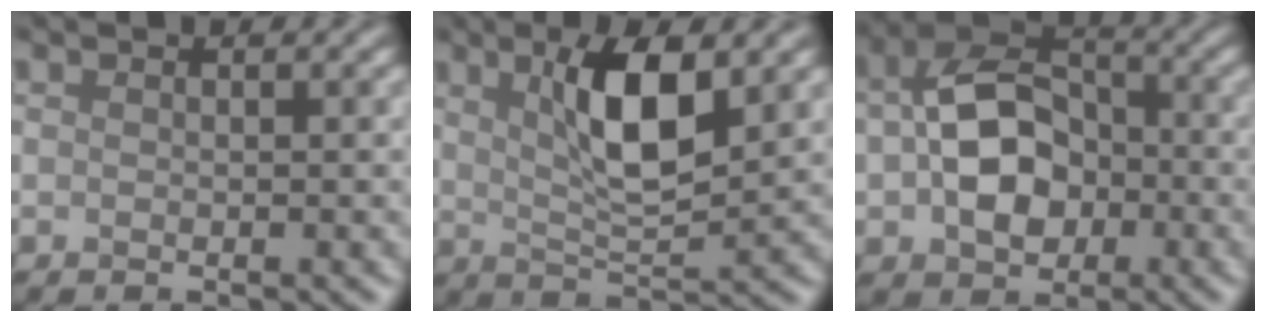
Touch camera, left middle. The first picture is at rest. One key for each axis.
{"total": 4.2, "fx": 1.6, "fy": 0.6, "fz": 3.8, "tx": -0.089, "ty": -0.004, "tz": 0.049}
{"total": 5.9, "fx": -1.0, "fy": 4.5, "fz": 3.8, "tx": -0.097, "ty": 0.002, "tz": -0.005}